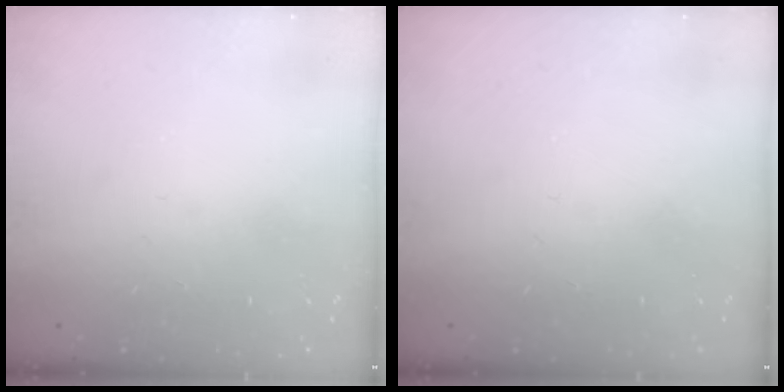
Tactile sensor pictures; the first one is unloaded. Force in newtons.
{"total": 0.0}